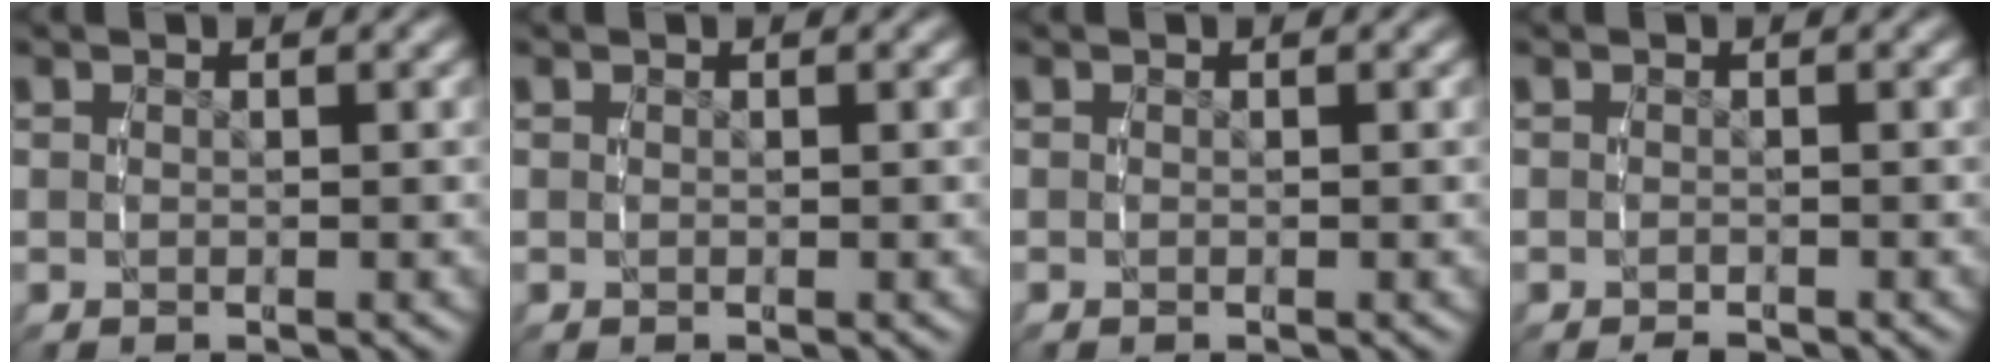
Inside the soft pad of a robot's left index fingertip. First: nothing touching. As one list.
[{"total": 0.0}, {"total": 0.0}, {"total": 1.2, "force": [-1.1, 0.3, 0.1], "torque": [-0.012, -0.004, -0.019]}]